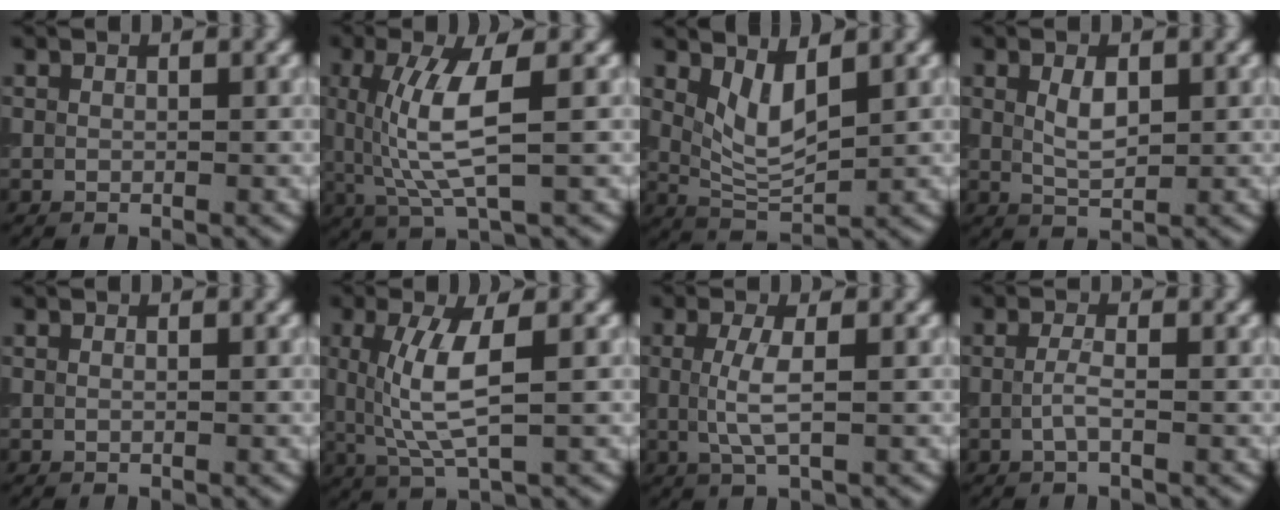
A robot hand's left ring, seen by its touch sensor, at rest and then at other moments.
{"total": 5.9, "force": [0.6, 1.5, 5.6], "torque": [-0.120, -0.004, 0.016]}
{"total": 3.7, "force": [1.5, 1.4, 3.1], "torque": [-0.071, -0.011, 0.035]}
{"total": 2.5, "force": [0.6, 1.2, 2.1], "torque": [-0.045, 0.000, 0.015]}
{"total": 0.0}
{"total": 5.3, "force": [0.6, 1.5, 5.0], "torque": [-0.106, -0.002, 0.016]}
{"total": 2.9, "force": [0.1, 0.7, 2.8], "torque": [-0.064, -0.002, 0.001]}
{"total": 1.6, "force": [-0.3, 0.4, 1.5], "torque": [-0.034, 0.000, -0.011]}